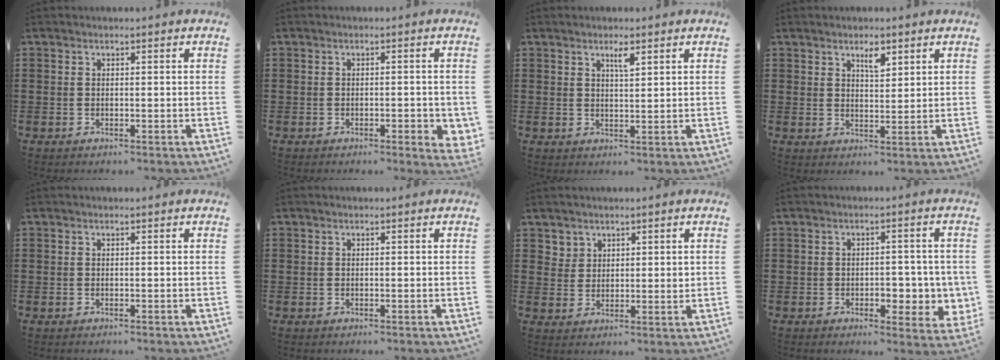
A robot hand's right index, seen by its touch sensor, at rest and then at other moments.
{"total": 2.0, "force": [-0.8, 0.5, 1.8], "torque": [-0.030, -0.001, -0.013]}
{"total": 2.4, "force": [1.4, 0.4, 1.8], "torque": [-0.031, -0.001, 0.022]}
{"total": 3.1, "force": [2.0, 1.0, 2.1], "torque": [-0.029, -0.001, 0.032]}
{"total": 0.0}
{"total": 0.0}
{"total": 3.3, "force": [2.4, 2.2, 0.5], "torque": [-0.013, 0.003, 0.045]}
{"total": 5.0, "force": [-0.9, 3.0, 3.9], "torque": [-0.047, -0.002, -0.021]}